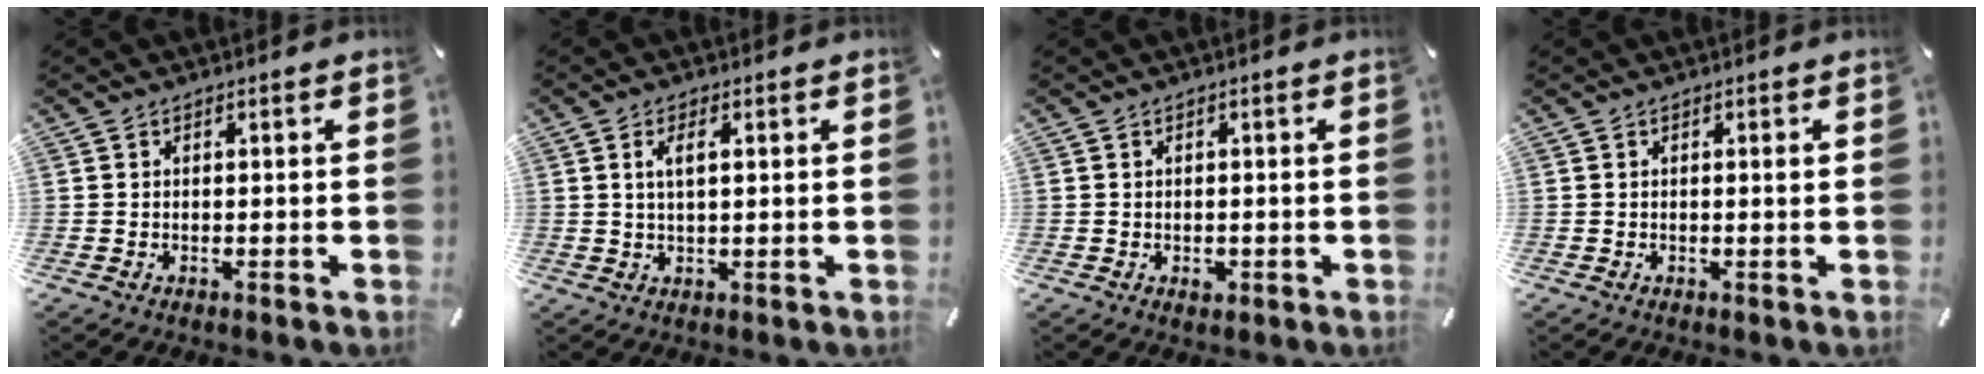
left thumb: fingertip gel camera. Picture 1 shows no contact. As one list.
[{"total": 4.2, "force": [1.1, 1.4, 3.8], "torque": [-0.078, 0.006, 0.017]}, {"total": 1.7, "force": [-0.4, 1.3, 1.0], "torque": [-0.018, 0.002, -0.007]}, {"total": 0.9, "force": [0.2, 0.1, 0.9], "torque": [-0.009, -0.001, 0.000]}]